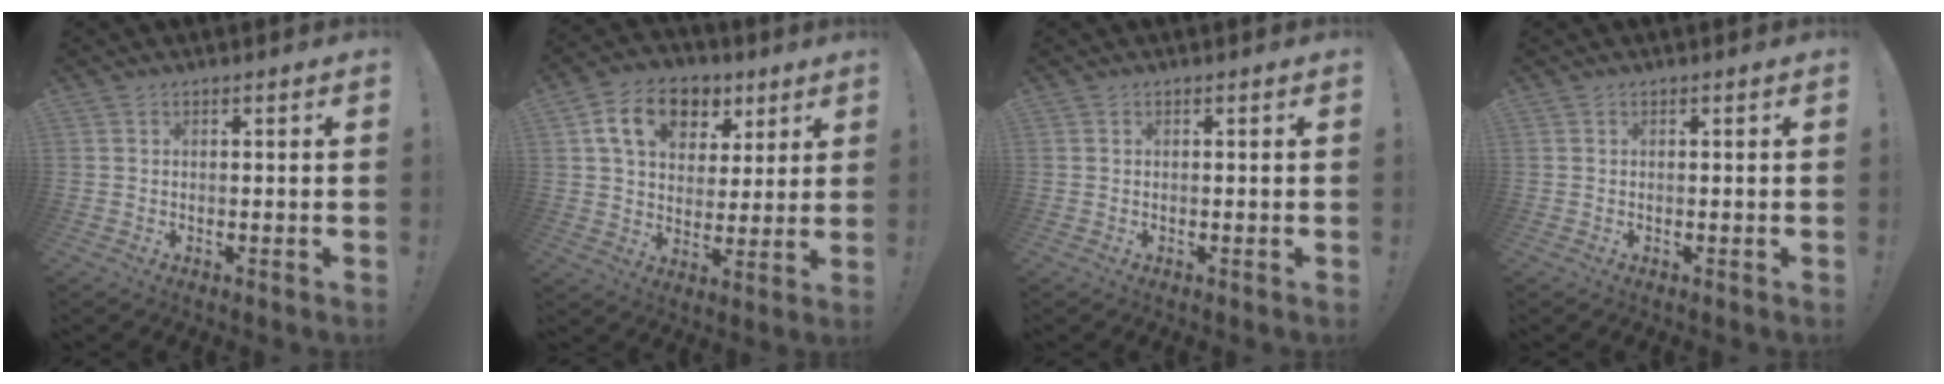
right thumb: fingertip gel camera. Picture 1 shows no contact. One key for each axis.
{"total": 14.7, "fx": 6.6, "fy": 10.6, "fz": 7.7, "tx": -0.116, "ty": -0.019, "tz": 0.124}
{"total": 0.0}
{"total": 0.0}